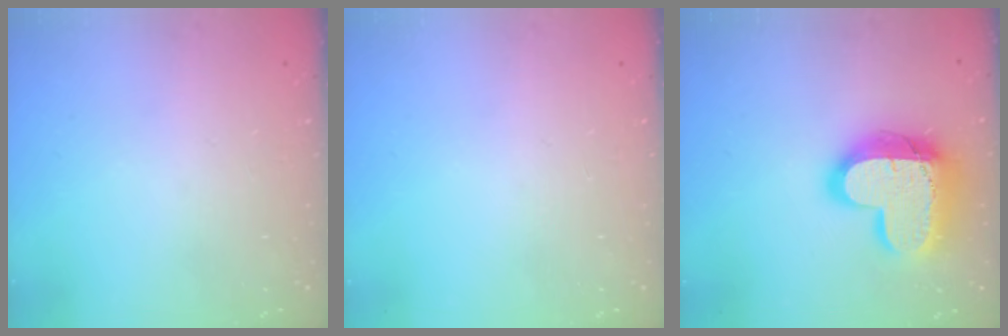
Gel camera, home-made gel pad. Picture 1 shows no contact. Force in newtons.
{"total": 0.0}
{"total": 19.1, "press": 19.0, "slide": 1.5}